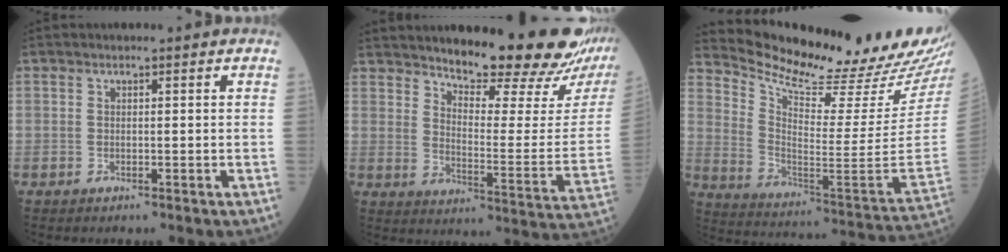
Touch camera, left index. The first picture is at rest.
{"total": 19.1, "force": [16.9, 0.7, 8.8], "torque": [-0.130, -0.072, 0.223]}
{"total": 24.4, "force": [22.5, 1.7, 9.2], "torque": [-0.158, -0.099, 0.320]}